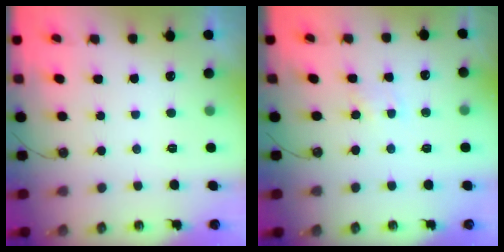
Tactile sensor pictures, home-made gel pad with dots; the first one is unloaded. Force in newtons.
{"total": 1.7, "press": 1.7, "slide": 0.2}